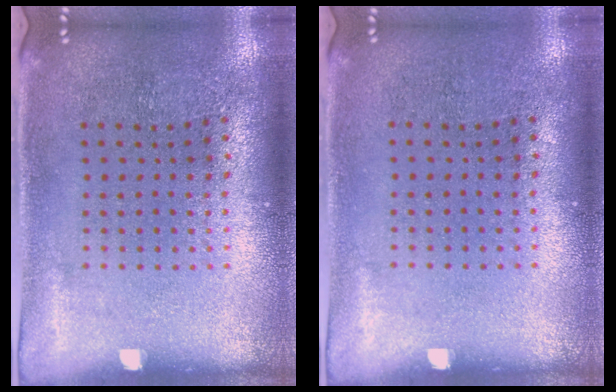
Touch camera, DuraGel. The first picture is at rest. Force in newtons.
{"total": 0.0}